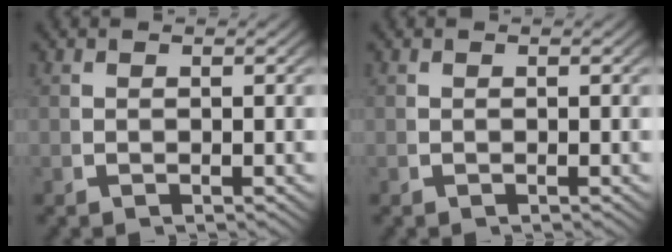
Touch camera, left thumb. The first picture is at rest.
{"total": 0.0}